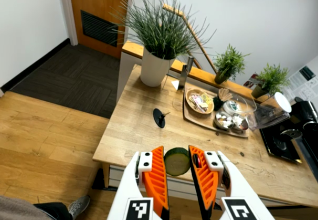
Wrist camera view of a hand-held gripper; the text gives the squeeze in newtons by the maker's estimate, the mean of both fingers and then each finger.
{"total": 10.4, "left": 11.0, "right": 9.7}